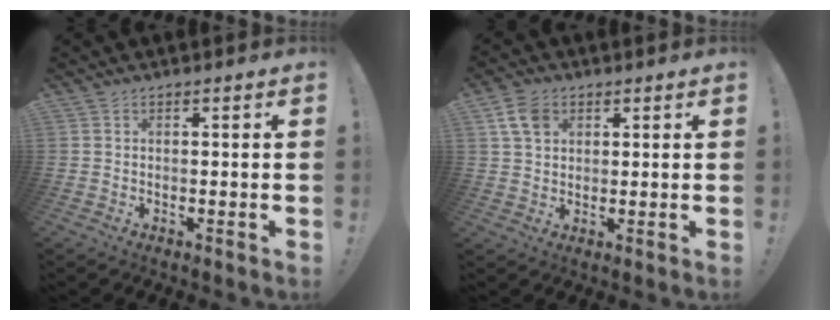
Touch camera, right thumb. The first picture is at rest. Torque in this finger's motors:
{"motor_torque": [0.59, 0.52, 0.44, 0.05, 0.01]}